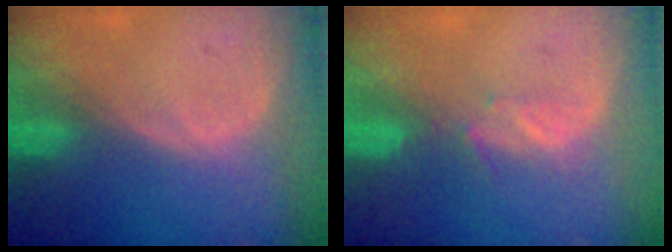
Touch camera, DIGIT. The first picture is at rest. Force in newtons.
{"total": 1.9, "press": 1.8, "slide": 0.7}